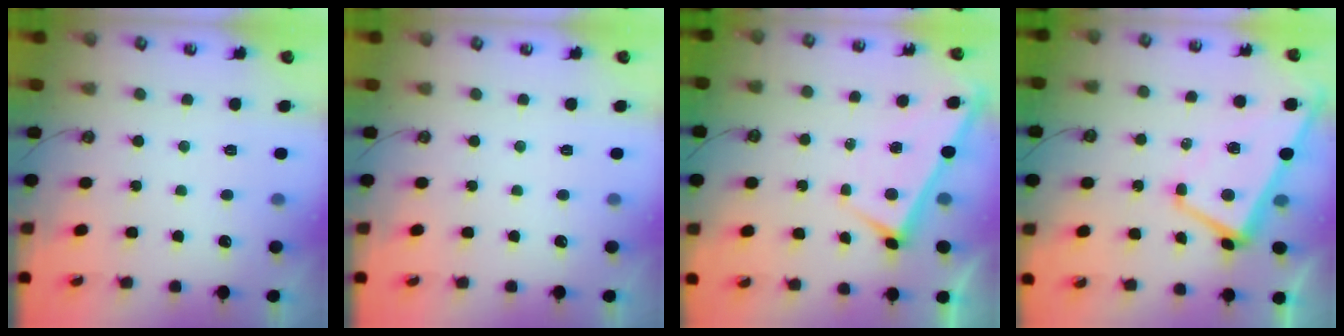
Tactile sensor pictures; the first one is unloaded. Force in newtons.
{"total": 0.0}
{"total": 1.3, "press": 1.3, "slide": 0.3}
{"total": 1.2, "press": 0.7, "slide": 1.0}